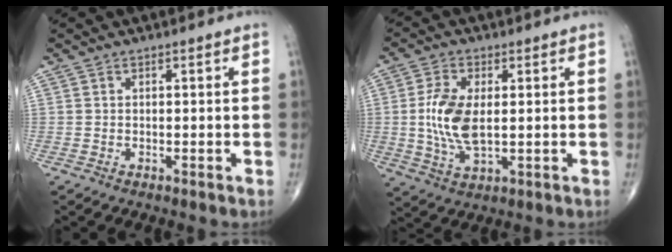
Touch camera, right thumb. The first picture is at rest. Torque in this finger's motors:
{"motor_torque": [-0.35, 0.63, 0.86, 0.14, 0.09]}